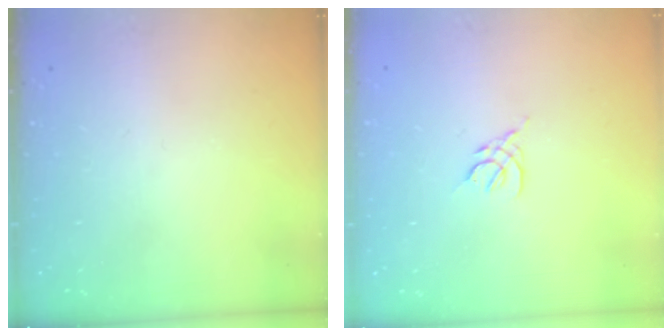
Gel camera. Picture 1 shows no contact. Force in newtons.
{"total": 2.4, "press": 2.3, "slide": 0.6}